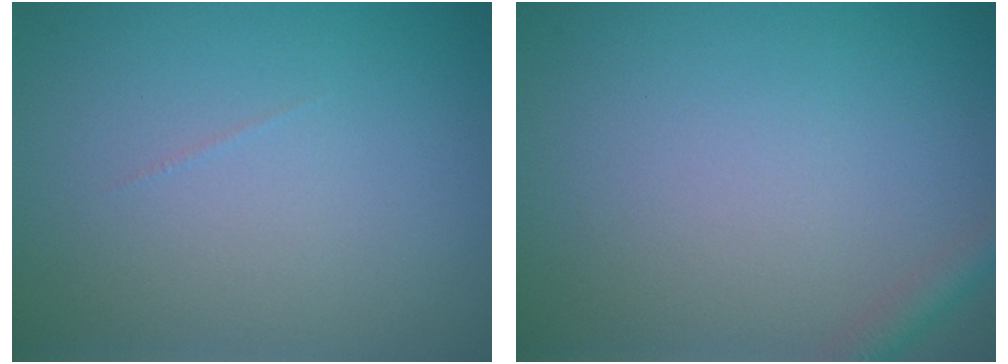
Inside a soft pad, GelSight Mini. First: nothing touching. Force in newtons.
{"total": 1.5, "press": 1.5, "slide": 0.0}